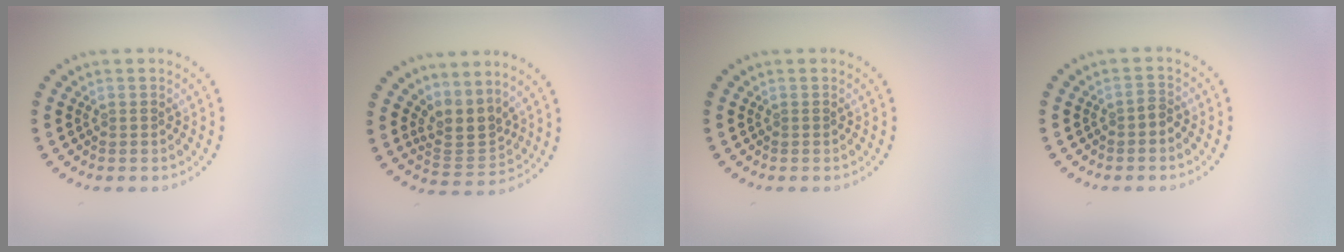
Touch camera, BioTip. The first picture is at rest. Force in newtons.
{"total": 3.1, "press": 2.3, "slide": 2.1}
{"total": 0.0}
{"total": 1.0, "press": 0.8, "slide": 0.6}